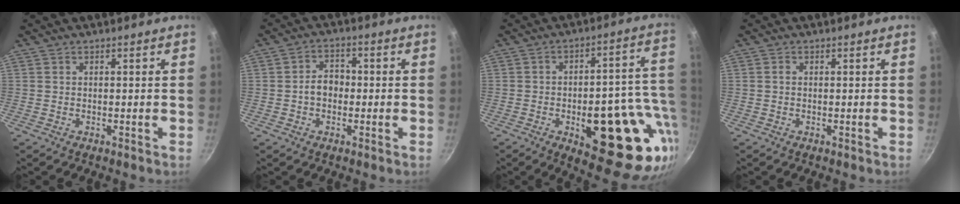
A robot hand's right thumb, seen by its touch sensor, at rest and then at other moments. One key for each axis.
{"total": 4.7, "fx": -0.7, "fy": 3.6, "fz": 3.0, "tx": -0.023, "ty": 0.018, "tz": -0.015}
{"total": 24.7, "fx": -6.4, "fy": 10.6, "fz": 21.4, "tx": -0.218, "ty": 0.012, "tz": -0.076}
{"total": 0.8, "fx": 0.0, "fy": 0.6, "fz": 0.5, "tx": -0.008, "ty": 0.004, "tz": -0.002}